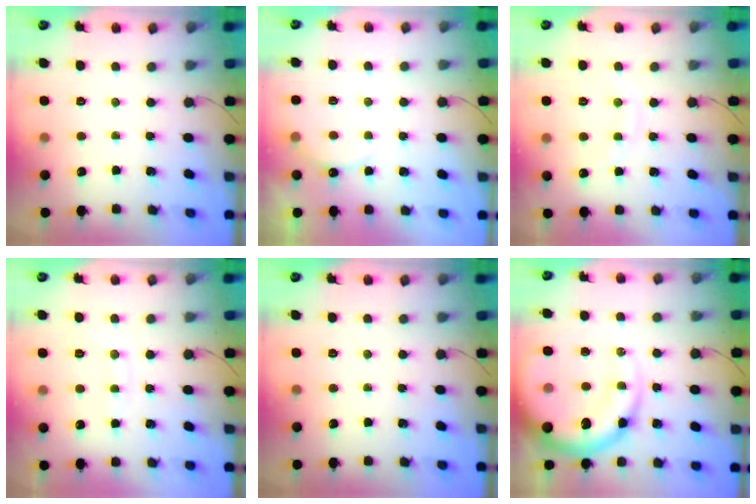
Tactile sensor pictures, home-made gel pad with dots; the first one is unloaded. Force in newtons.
{"total": 8.1, "press": 8.0, "slide": 1.0}
{"total": 8.4, "press": 8.3, "slide": 1.6}
{"total": 6.7, "press": 6.6, "slide": 1.2}
{"total": 0.0}
{"total": 16.5, "press": 16.1, "slide": 3.5}